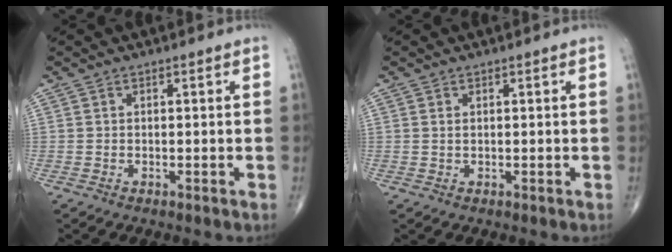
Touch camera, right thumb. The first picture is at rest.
{"total": 0.7, "force": [0.2, 0.3, 0.5], "torque": [-0.011, 0.002, 0.006]}